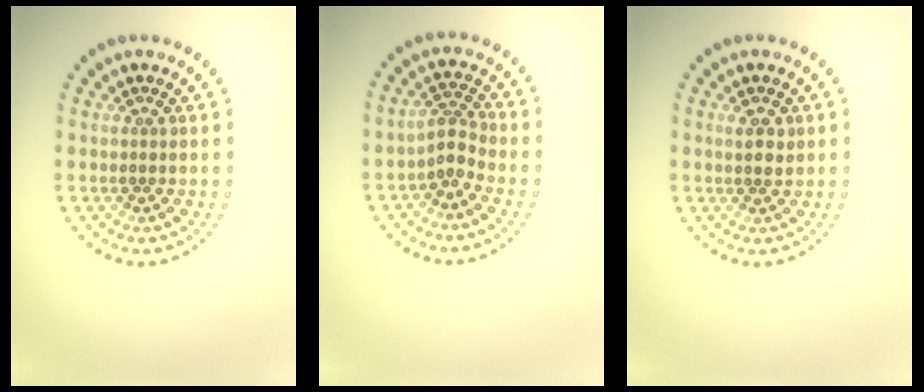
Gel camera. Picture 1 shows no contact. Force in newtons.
{"total": 2.0, "press": 1.3, "slide": 1.4}
{"total": 1.5, "press": 1.4, "slide": 0.5}